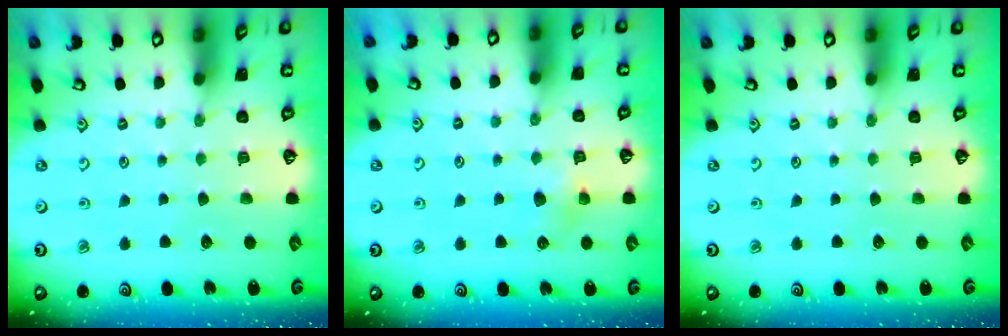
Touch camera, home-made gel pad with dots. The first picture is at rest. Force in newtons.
{"total": 6.1, "press": 6.1, "slide": 0.4}
{"total": 0.0}